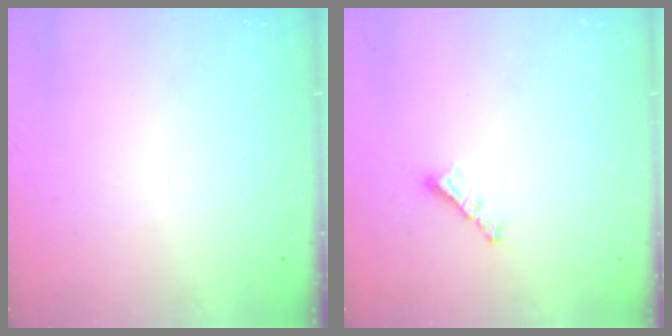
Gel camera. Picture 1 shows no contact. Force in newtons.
{"total": 3.4, "press": 3.4, "slide": 0.1}